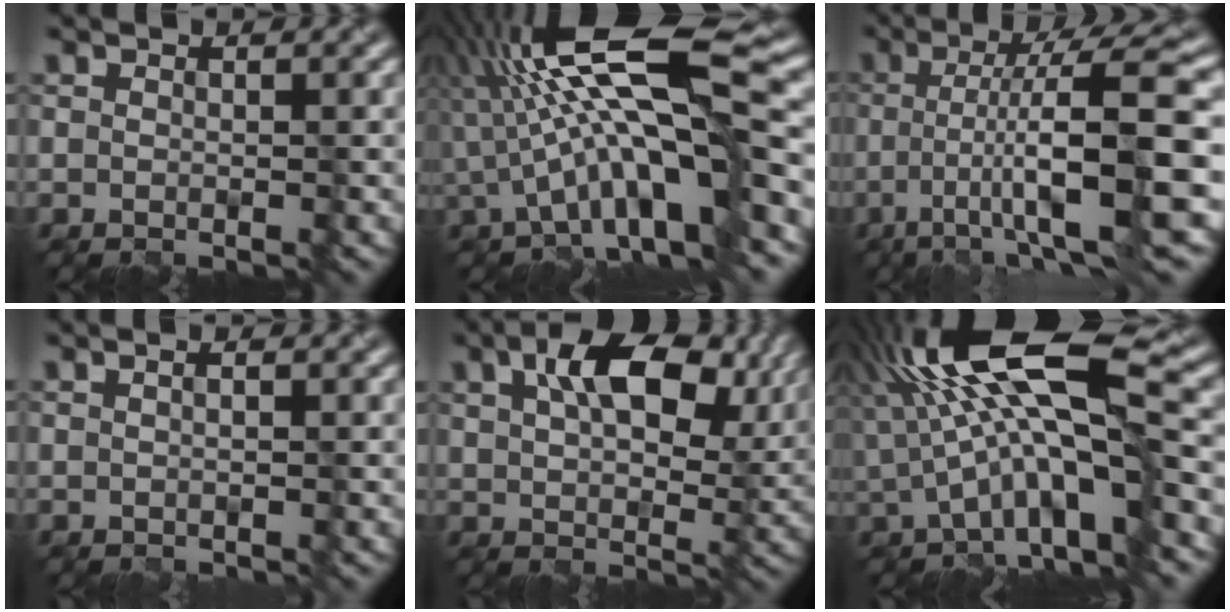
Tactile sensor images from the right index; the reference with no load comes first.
{"total": 12.5, "force": [-0.6, 3.3, 12.1], "torque": [-0.194, 0.026, -0.014]}
{"total": 11.1, "force": [-2.1, 1.9, 10.8], "torque": [-0.150, 0.019, -0.035]}
{"total": 1.4, "force": [0.8, 0.6, 0.9], "torque": [0.002, 0.007, -0.003]}
{"total": 10.8, "force": [5.1, 5.6, 7.7], "torque": [-0.132, 0.018, 0.092]}
{"total": 11.7, "force": [0.9, 3.6, 11.1], "torque": [-0.189, 0.021, 0.005]}